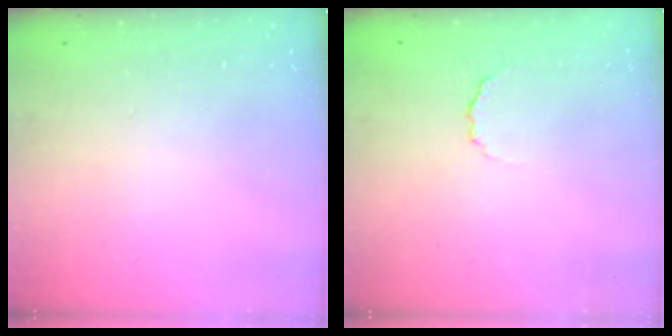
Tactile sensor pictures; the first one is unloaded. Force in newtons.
{"total": 3.1, "press": 3.0, "slide": 0.7}